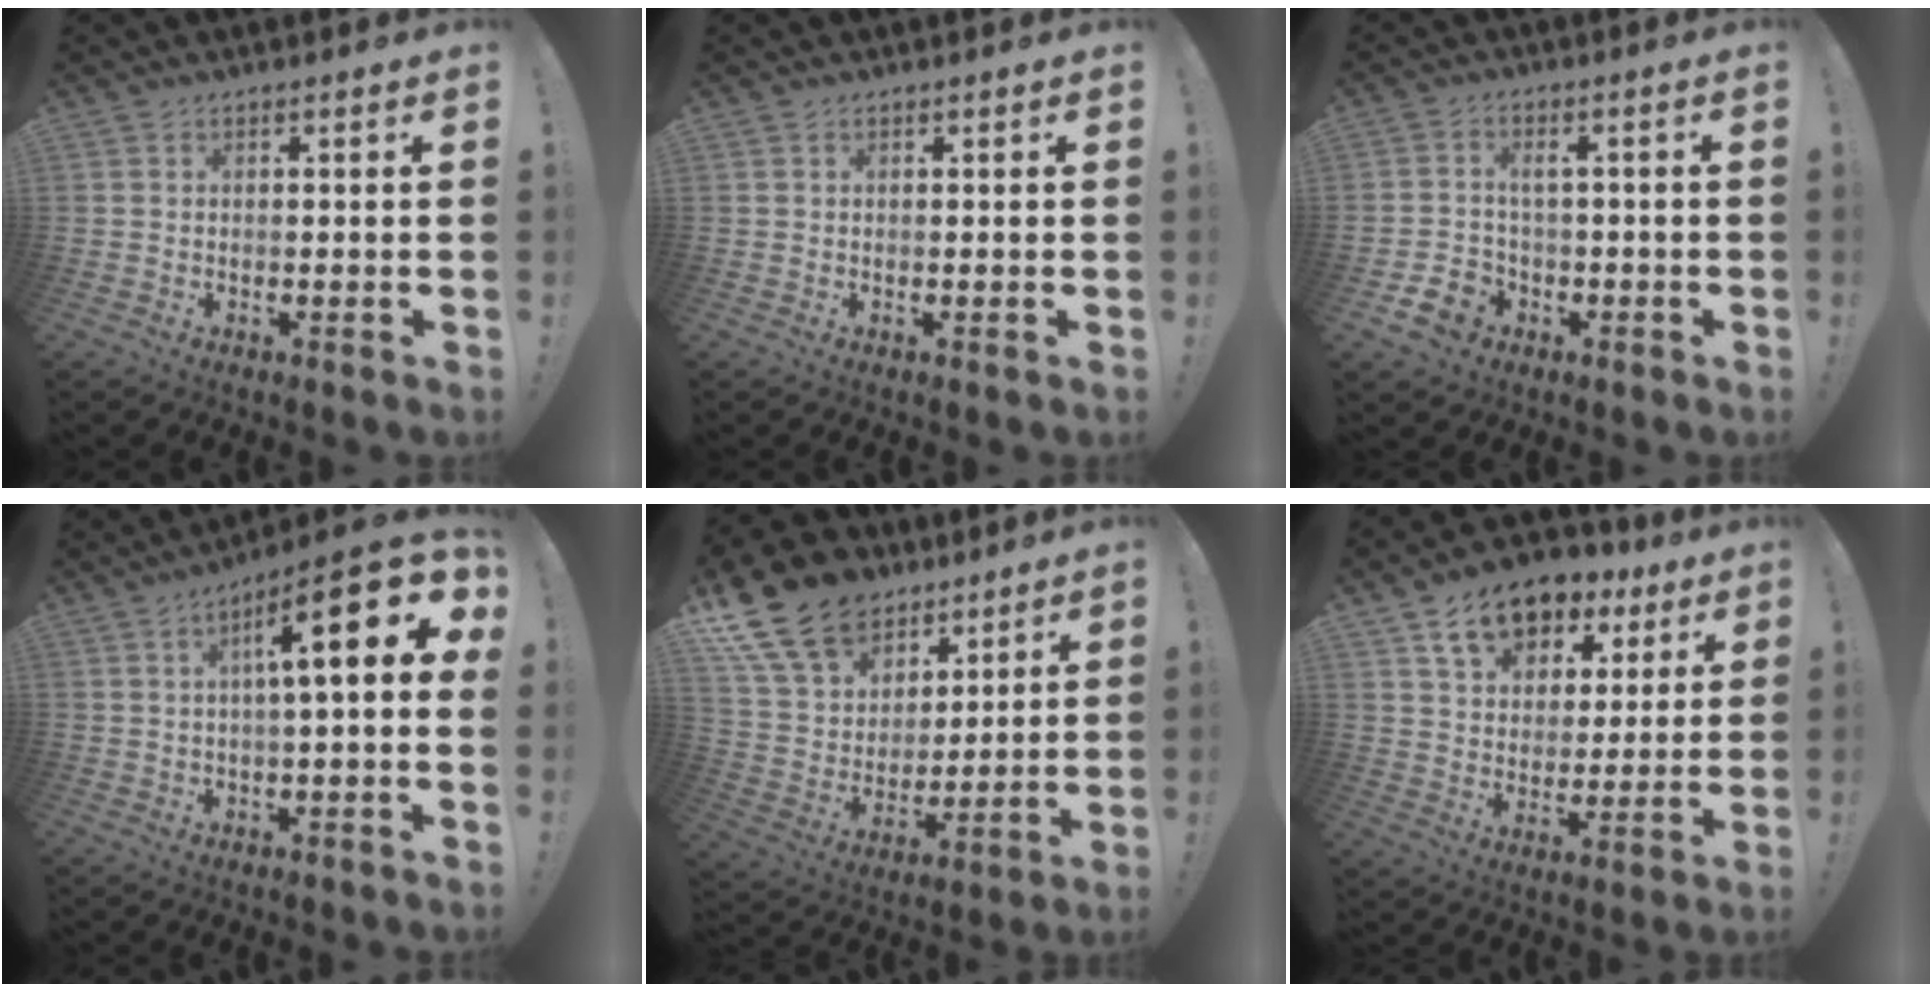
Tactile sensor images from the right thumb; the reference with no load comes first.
{"total": 0.0}
{"total": 6.4, "force": [-1.6, 5.3, 3.2], "torque": [-0.076, 0.003, -0.030]}
{"total": 16.5, "force": [4.7, 3.7, 15.4], "torque": [-0.225, -0.033, 0.065]}
{"total": 18.1, "force": [11.5, 12.0, 7.1], "torque": [-0.131, -0.068, 0.235]}
{"total": 13.9, "force": [8.4, 9.0, 6.5], "torque": [-0.099, -0.042, 0.155]}